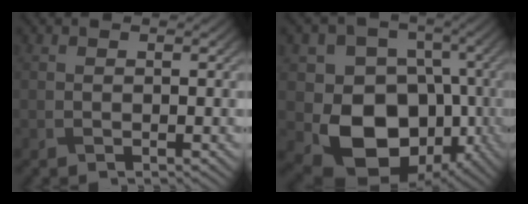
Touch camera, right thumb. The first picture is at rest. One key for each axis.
{"total": 13.4, "fx": -3.4, "fy": 10.5, "fz": 7.6, "tx": -0.134, "ty": -0.033, "tz": -0.064}